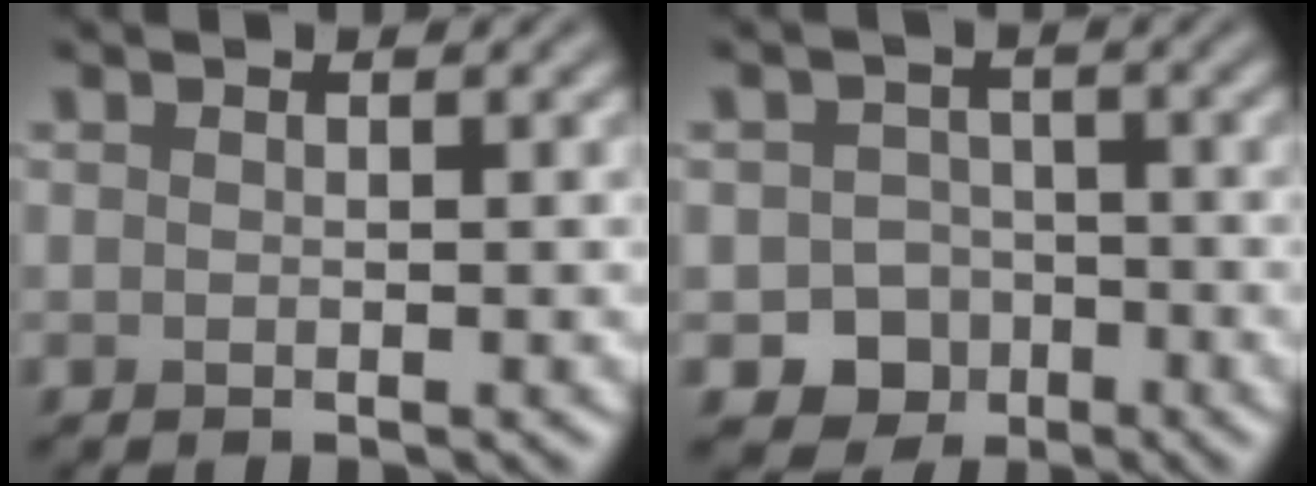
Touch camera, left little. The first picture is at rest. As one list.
[{"total": 4.2, "force": [-2.1, 3.5, 1.0], "torque": [0.008, -0.003, -0.036]}]